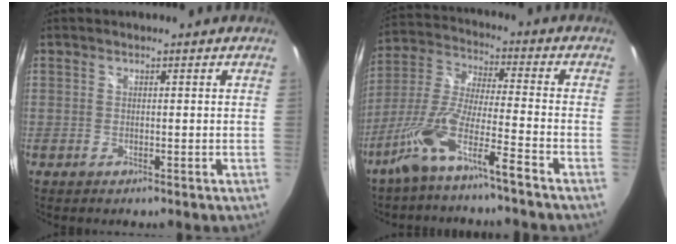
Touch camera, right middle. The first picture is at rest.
{"total": 10.4, "force": [-7.1, 0.0, 7.6], "torque": [-0.164, -0.001, -0.133]}